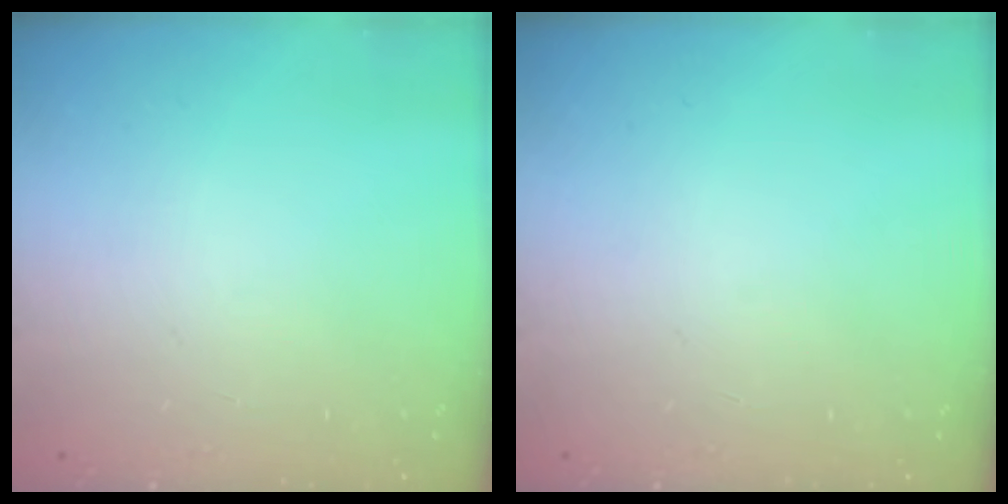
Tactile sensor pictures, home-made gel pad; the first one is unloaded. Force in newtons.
{"total": 0.0}